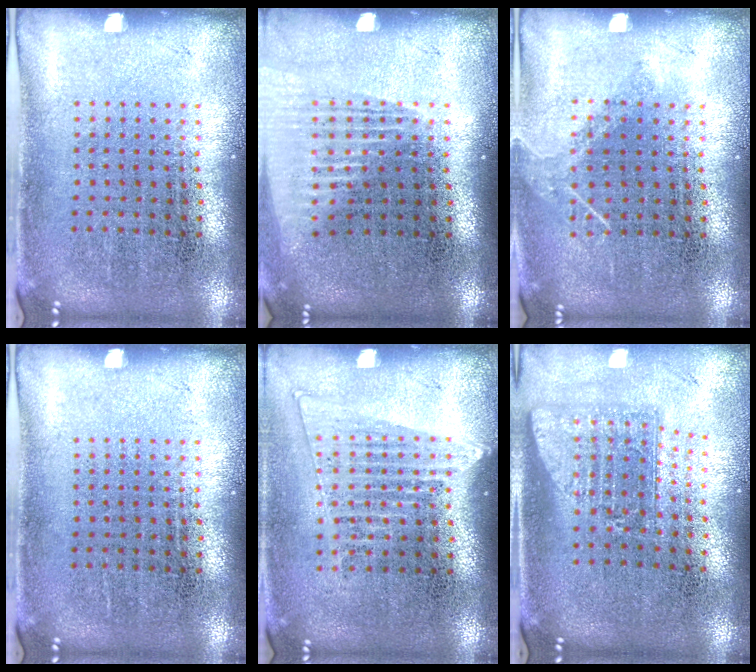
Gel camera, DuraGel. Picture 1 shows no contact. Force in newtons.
{"total": 1.3, "press": 1.2, "slide": 0.6}
{"total": 1.0, "press": 0.9, "slide": 0.3}
{"total": 0.0}
{"total": 1.4, "press": 1.2, "slide": 0.7}
{"total": 1.6, "press": 1.1, "slide": 1.0}